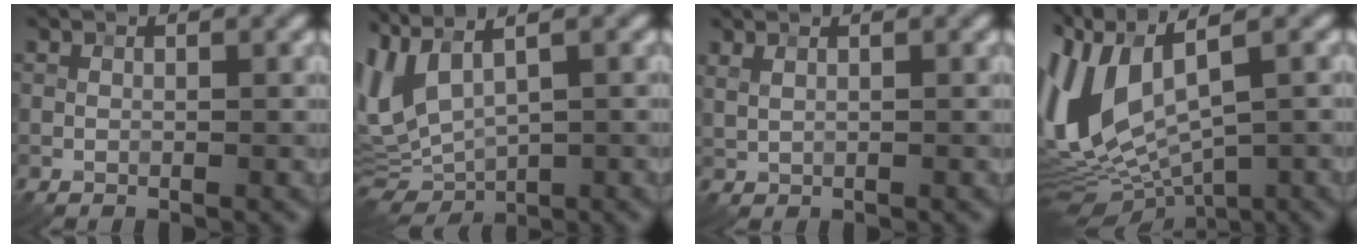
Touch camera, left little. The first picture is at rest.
{"total": 6.1, "force": [1.6, 2.5, 5.3], "torque": [-0.123, 0.002, 0.035]}
{"total": 1.0, "force": [0.7, 0.4, 0.6], "torque": [-0.014, -0.002, 0.017]}
{"total": 10.6, "force": [1.2, 5.7, 8.9], "torque": [-0.208, -0.011, 0.028]}